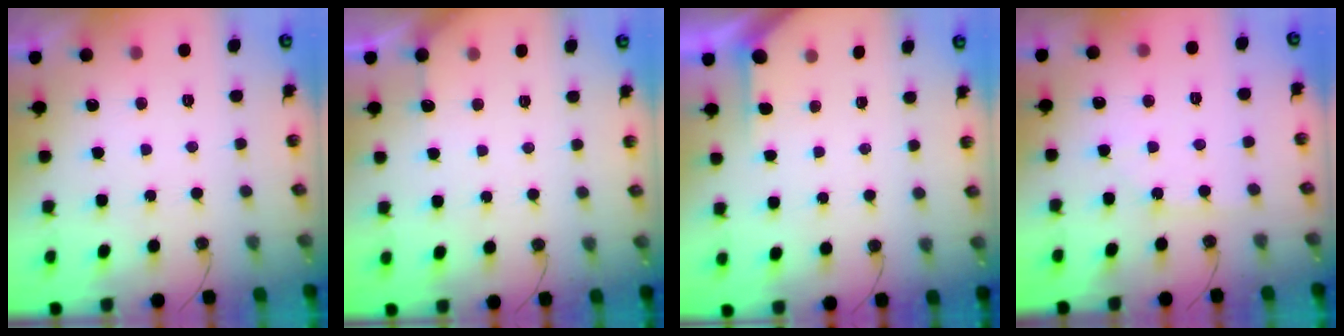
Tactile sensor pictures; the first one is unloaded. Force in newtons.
{"total": 3.2, "press": 3.1, "slide": 0.3}
{"total": 1.2, "press": 1.2, "slide": 0.1}
{"total": 3.7, "press": 3.7, "slide": 0.5}